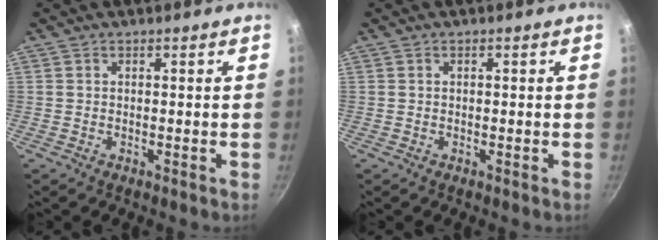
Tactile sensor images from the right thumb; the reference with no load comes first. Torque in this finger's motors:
{"motor_torque": [0.23, -0.37, -0.46, 0.36, 0.03]}